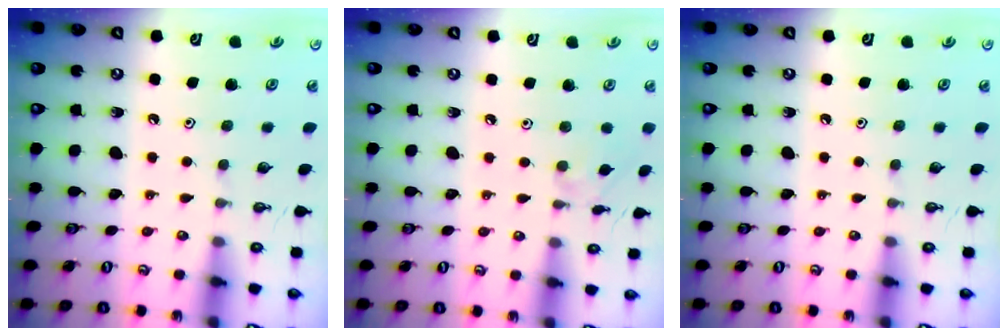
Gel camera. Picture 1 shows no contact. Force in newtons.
{"total": 1.9, "press": 1.9, "slide": 0.5}
{"total": 0.0}